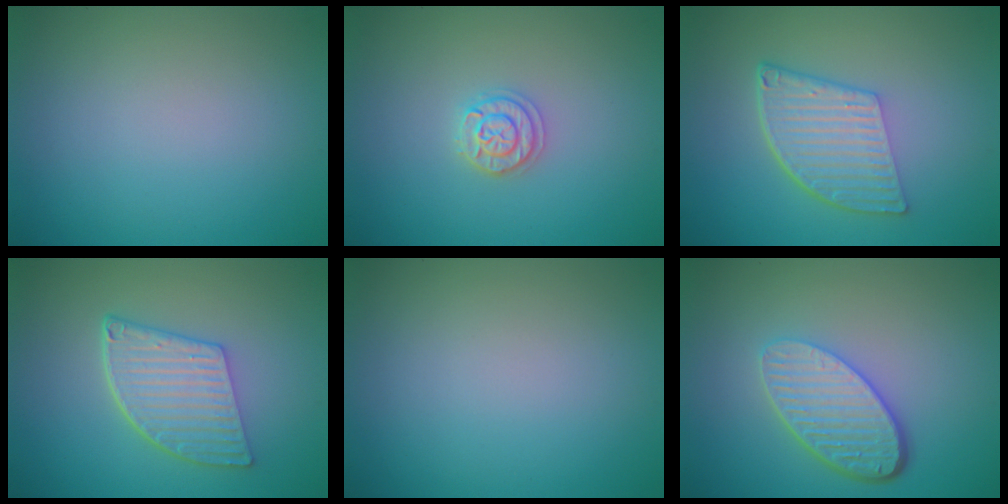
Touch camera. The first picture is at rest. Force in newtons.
{"total": 1.9, "press": 1.8, "slide": 0.3}
{"total": 6.1, "press": 4.2, "slide": 4.4}
{"total": 5.5, "press": 4.1, "slide": 3.7}
{"total": 0.0}
{"total": 5.3, "press": 3.8, "slide": 3.6}